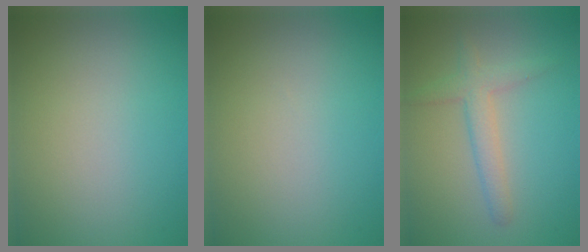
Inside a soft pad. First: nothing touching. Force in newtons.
{"total": 0.0}
{"total": 2.7, "press": 2.7, "slide": 0.2}